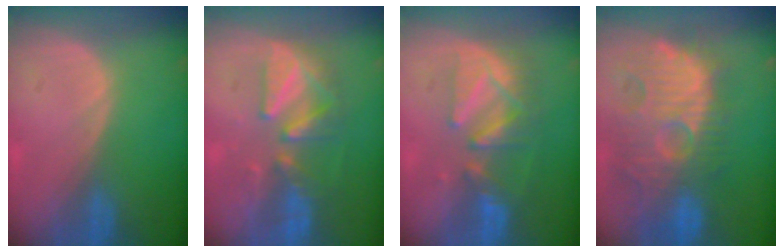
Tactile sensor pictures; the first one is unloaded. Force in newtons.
{"total": 7.8, "press": 7.6, "slide": 1.4}
{"total": 8.3, "press": 7.9, "slide": 2.6}
{"total": 13.4, "press": 12.4, "slide": 5.0}